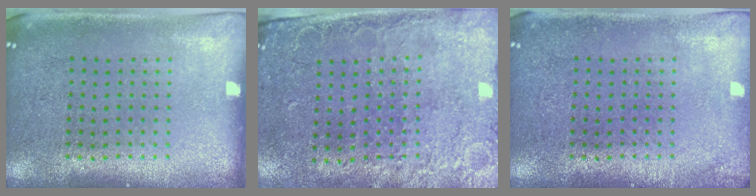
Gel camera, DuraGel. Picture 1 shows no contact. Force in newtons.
{"total": 2.6, "press": 2.1, "slide": 1.4}
{"total": 0.9, "press": 0.9, "slide": 0.1}